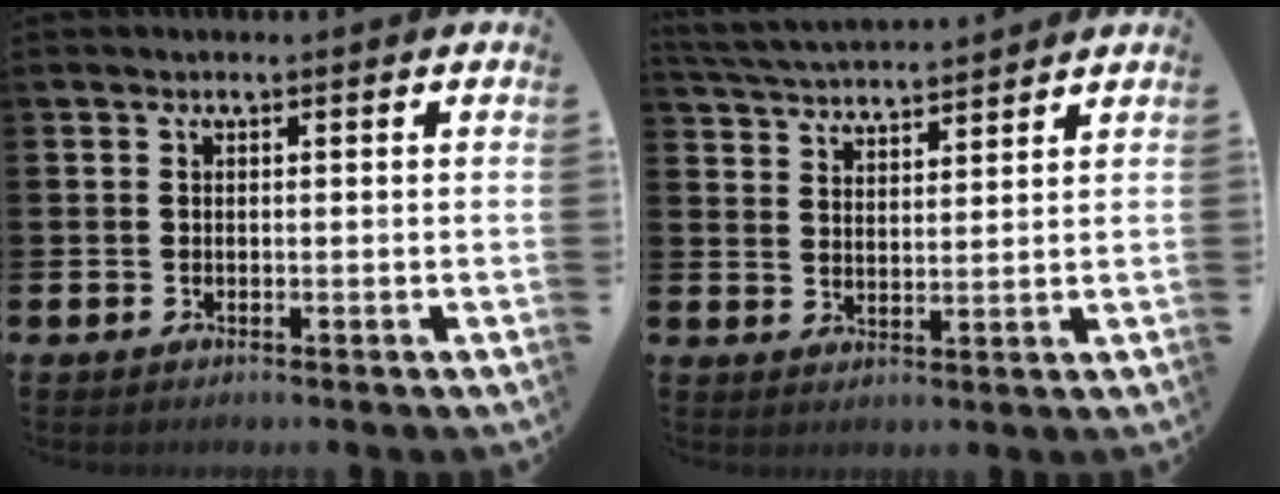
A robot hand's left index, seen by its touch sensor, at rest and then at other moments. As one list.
[{"total": 4.4, "force": [4.4, 0.2, 0.1], "torque": [-0.024, -0.030, 0.079]}]